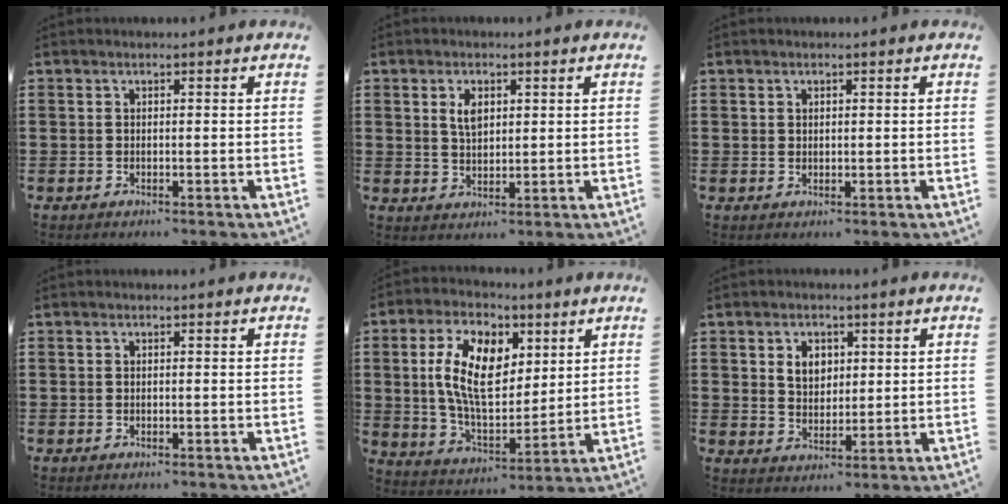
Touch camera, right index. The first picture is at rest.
{"total": 3.4, "force": [1.2, 1.9, 2.6], "torque": [-0.049, 0.004, 0.019]}
{"total": 0.9, "force": [0.6, 0.6, 0.2], "torque": [-0.006, 0.003, 0.011]}
{"total": 0.0}
{"total": 11.7, "force": [3.1, 6.5, 9.2], "torque": [-0.194, 0.018, 0.060]}
{"total": 4.2, "force": [1.4, 3.2, 2.3], "torque": [-0.057, 0.012, 0.024]}